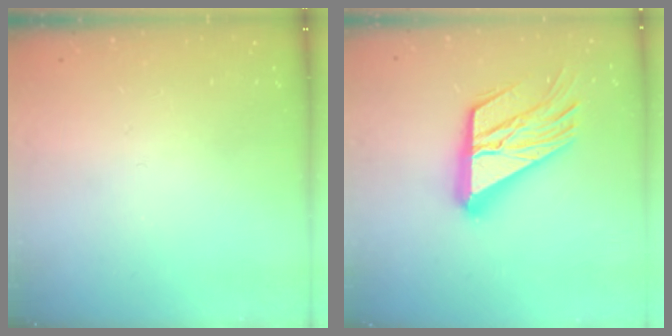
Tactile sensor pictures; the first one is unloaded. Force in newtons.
{"total": 20.1, "press": 20.0, "slide": 2.1}